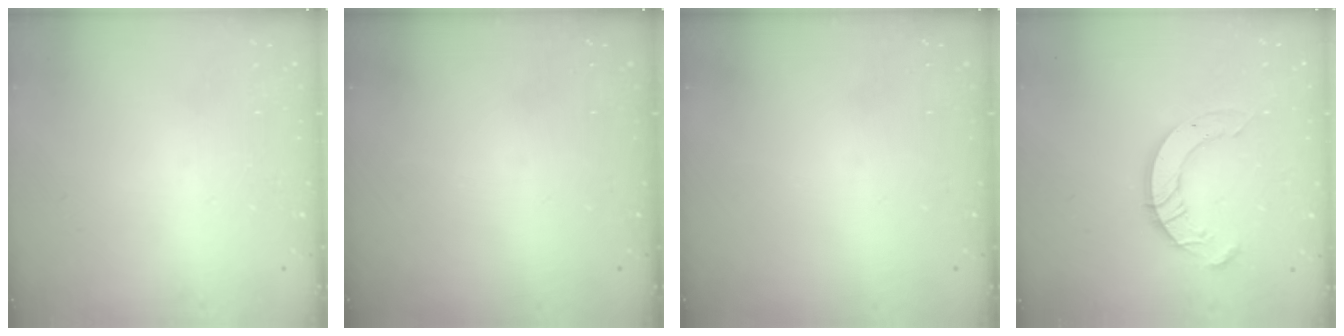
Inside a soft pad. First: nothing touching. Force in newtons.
{"total": 0.0}
{"total": 0.0}
{"total": 8.3, "press": 8.3, "slide": 0.8}